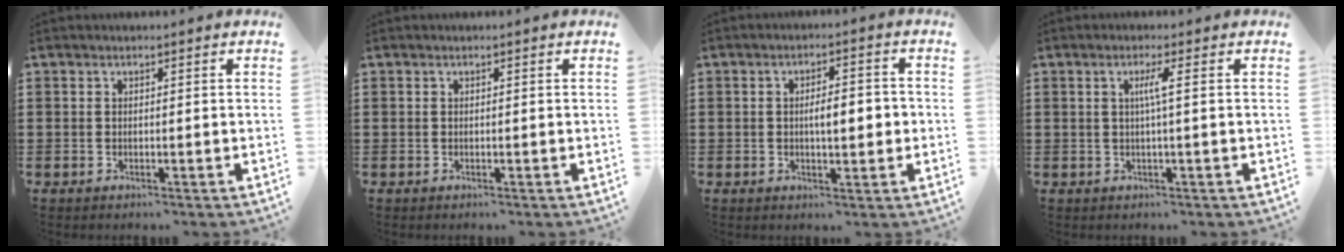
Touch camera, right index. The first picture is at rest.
{"total": 0.0}
{"total": 4.3, "force": [-0.3, 1.6, 4.0], "torque": [-0.057, -0.002, -0.011]}
{"total": 2.6, "force": [0.3, -0.3, 2.6], "torque": [-0.050, -0.004, 0.000]}